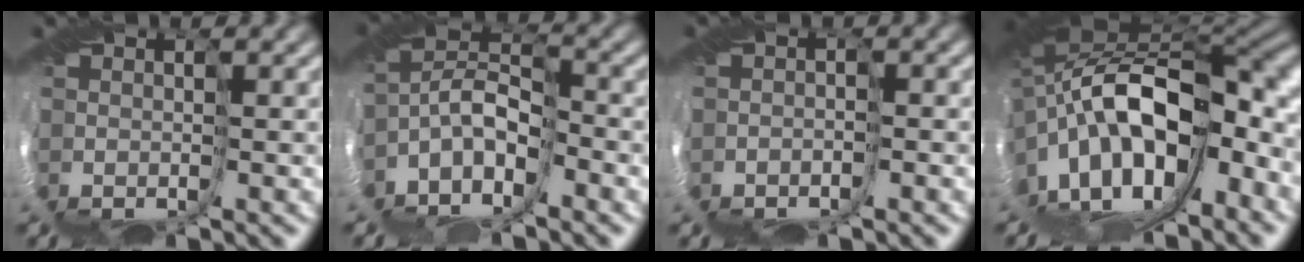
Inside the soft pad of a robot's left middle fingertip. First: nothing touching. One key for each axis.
{"total": 5.1, "fx": -3.6, "fy": 1.6, "fz": 3.3, "tx": -0.067, "ty": 0.010, "tz": -0.077}
{"total": 1.3, "fx": -1.2, "fy": 0.0, "fz": 0.4, "tx": -0.012, "ty": -0.003, "tz": -0.027}
{"total": 16.5, "fx": -2.4, "fy": 8.0, "fz": 14.3, "tx": -0.237, "ty": -0.002, "tz": -0.036}